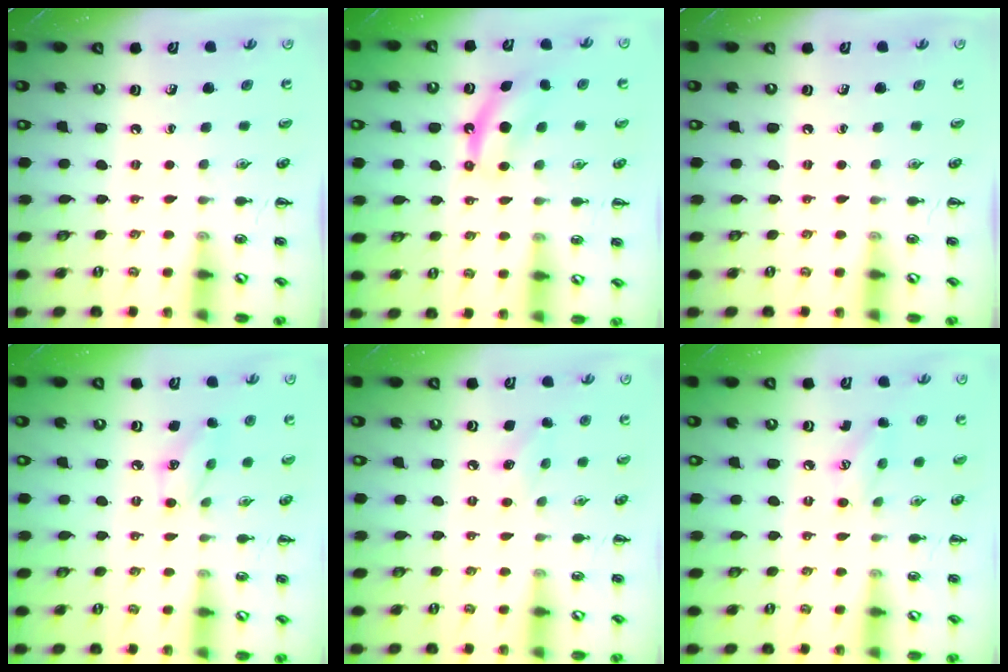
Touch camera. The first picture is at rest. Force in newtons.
{"total": 6.3, "press": 6.2, "slide": 1.2}
{"total": 0.0}
{"total": 6.5, "press": 6.5, "slide": 0.9}
{"total": 5.2, "press": 5.0, "slide": 1.4}
{"total": 7.0, "press": 6.8, "slide": 1.6}